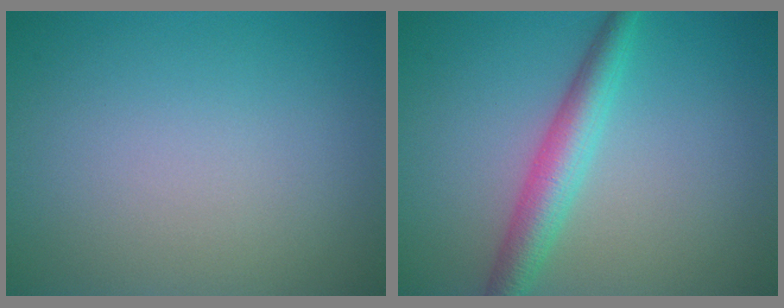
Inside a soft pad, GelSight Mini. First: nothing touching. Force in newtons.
{"total": 3.9, "press": 3.9, "slide": 0.1}